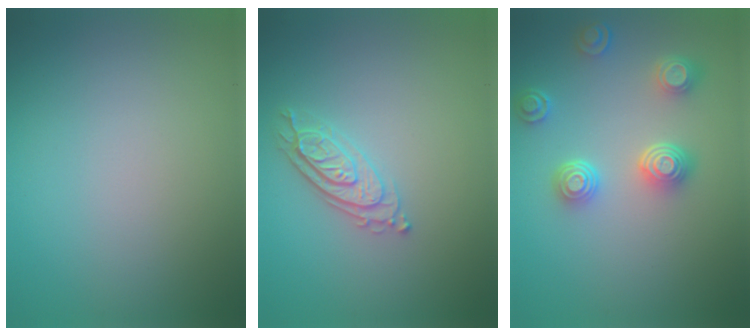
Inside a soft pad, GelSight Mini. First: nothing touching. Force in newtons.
{"total": 2.4, "press": 2.3, "slide": 0.7}
{"total": 4.2, "press": 3.4, "slide": 2.6}